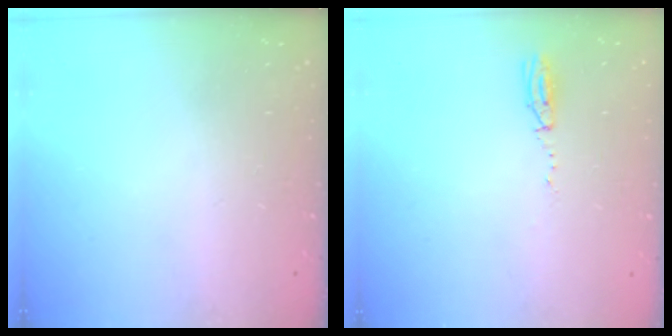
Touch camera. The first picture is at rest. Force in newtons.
{"total": 3.5, "press": 2.8, "slide": 2.2}